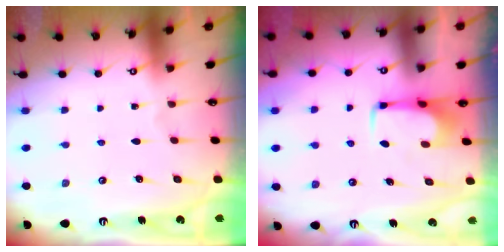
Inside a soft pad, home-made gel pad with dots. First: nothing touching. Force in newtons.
{"total": 1.7, "press": 1.6, "slide": 0.5}